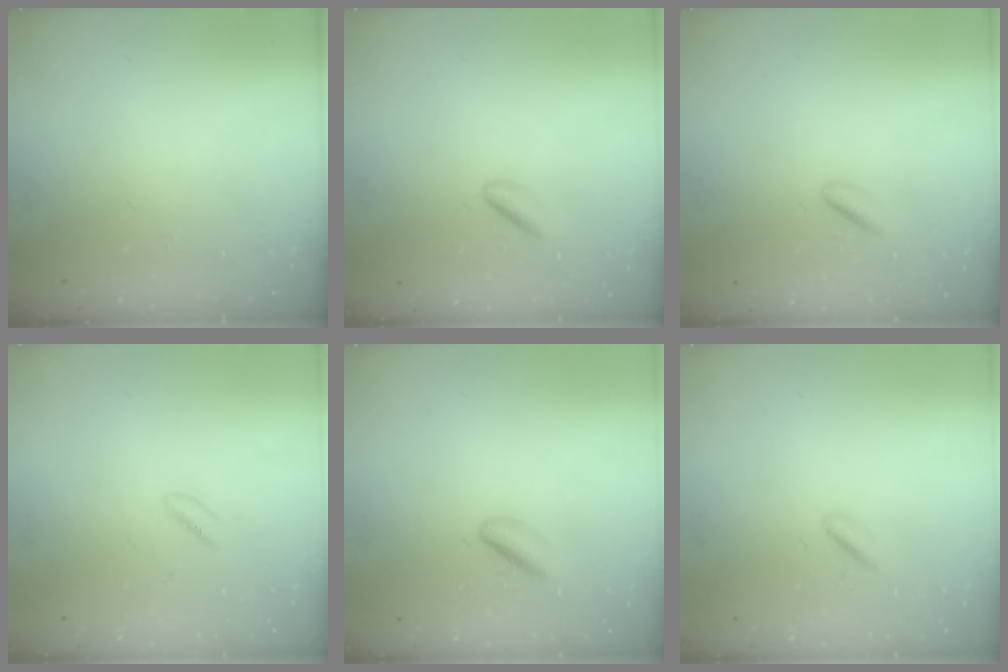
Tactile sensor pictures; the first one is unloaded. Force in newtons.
{"total": 3.1, "press": 3.0, "slide": 1.0}
{"total": 2.7, "press": 2.5, "slide": 0.9}
{"total": 1.4, "press": 1.0, "slide": 0.9}
{"total": 3.7, "press": 3.6, "slide": 0.9}
{"total": 0.9, "press": 0.7, "slide": 0.6}